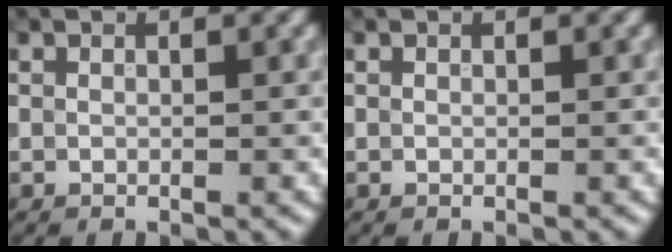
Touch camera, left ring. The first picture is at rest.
{"total": 0.0}